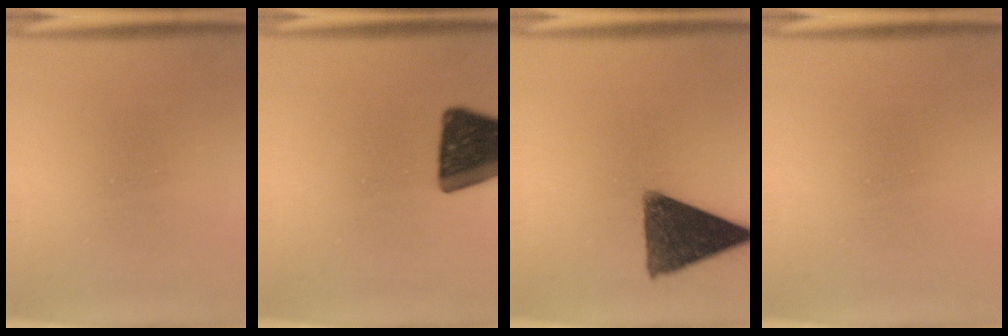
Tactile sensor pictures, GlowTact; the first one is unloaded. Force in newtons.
{"total": 16.2}
{"total": 13.5}
{"total": 0.0}